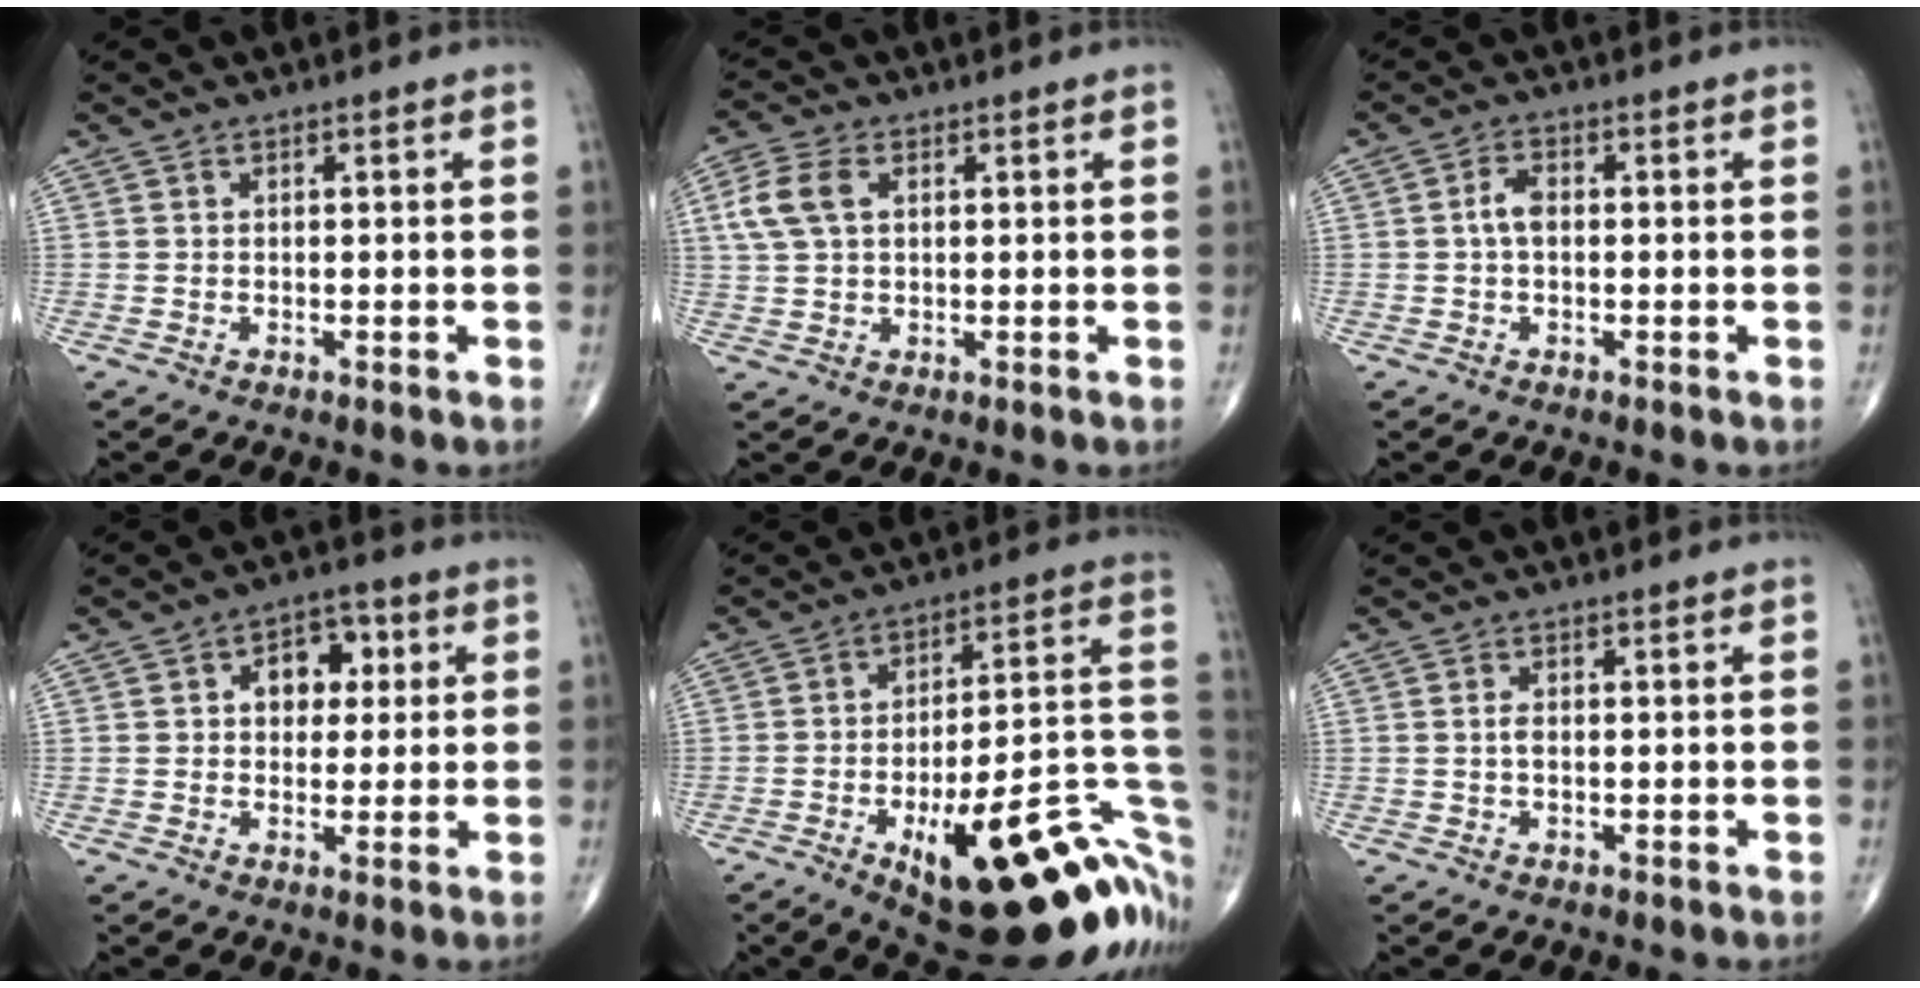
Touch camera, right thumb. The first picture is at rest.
{"total": 6.6, "force": [1.8, 4.1, 4.9], "torque": [-0.115, 0.011, 0.034]}
{"total": 2.9, "force": [-0.1, 1.7, 2.4], "torque": [-0.047, 0.009, -0.005]}
{"total": 7.5, "force": [1.7, 5.3, 4.9], "torque": [-0.026, 0.007, 0.019]}
{"total": 31.6, "force": [-11.2, 11.2, 27.3], "torque": [-0.283, 0.047, -0.144]}
{"total": 1.4, "force": [0.0, 0.7, 1.2], "torque": [-0.023, 0.000, 0.001]}